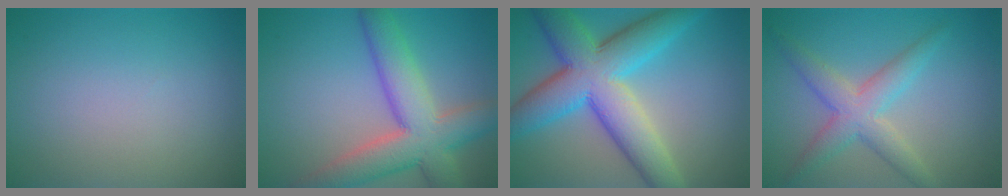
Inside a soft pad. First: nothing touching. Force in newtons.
{"total": 8.4, "press": 8.4, "slide": 0.6}
{"total": 11.0, "press": 11.0, "slide": 0.4}
{"total": 4.4, "press": 4.4, "slide": 0.2}